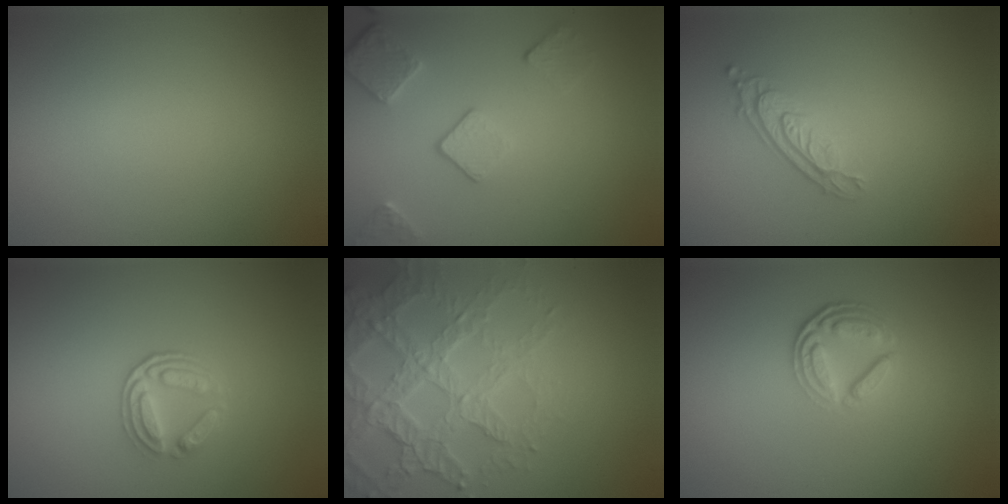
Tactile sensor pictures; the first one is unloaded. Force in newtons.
{"total": 3.5, "press": 2.8, "slide": 2.1}
{"total": 3.0, "press": 2.2, "slide": 2.0}
{"total": 2.6, "press": 2.1, "slide": 1.6}
{"total": 7.5, "press": 5.2, "slide": 5.4}
{"total": 3.7, "press": 2.7, "slide": 2.4}